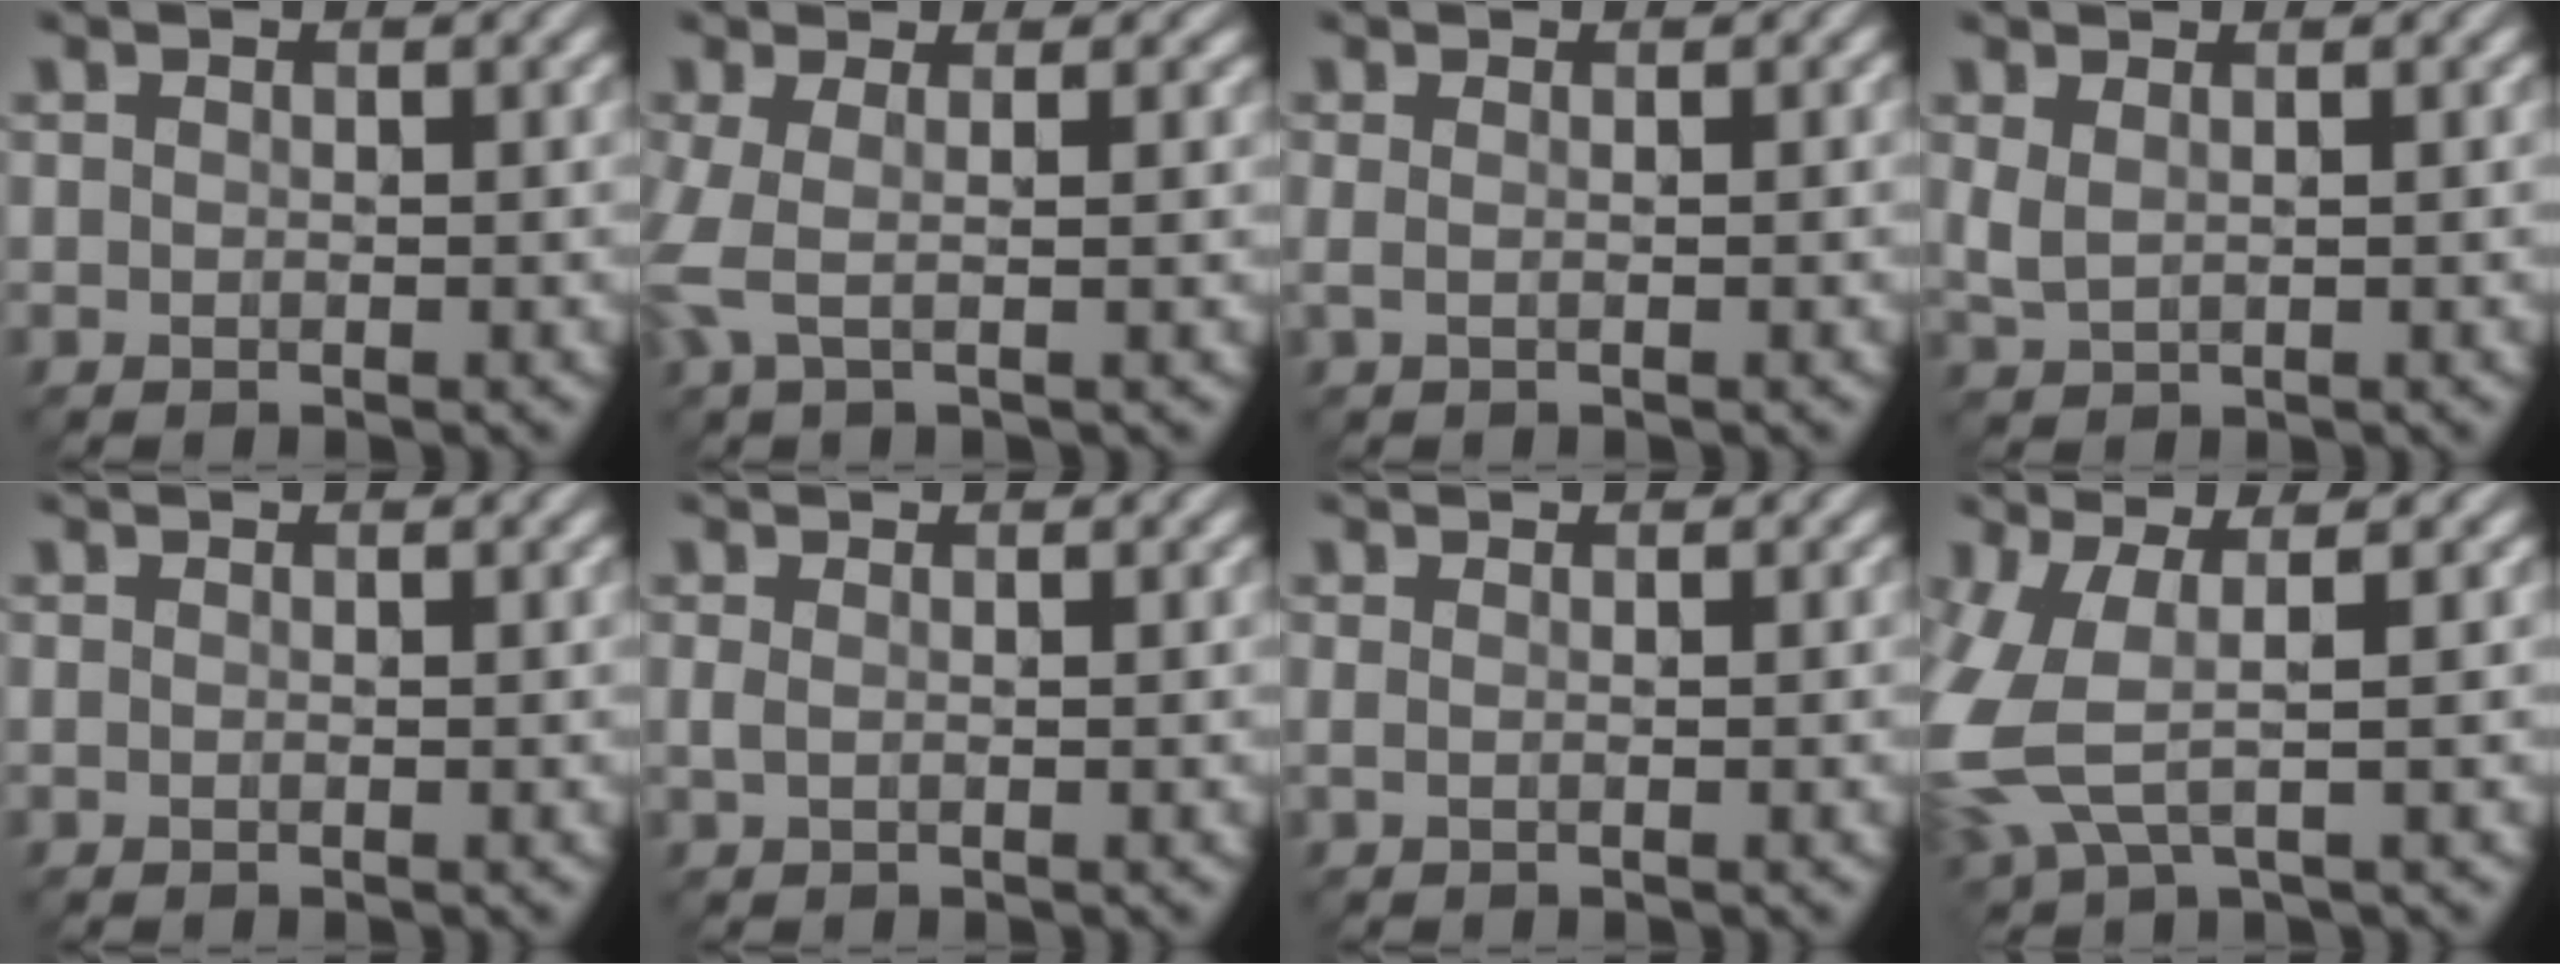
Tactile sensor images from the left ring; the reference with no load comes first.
{"total": 3.1, "force": [-0.1, 0.9, 3.0], "torque": [-0.074, -0.001, -0.011]}
{"total": 1.0, "force": [0.1, 0.3, 1.0], "torque": [-0.016, 0.002, -0.002]}
{"total": 1.5, "force": [0.7, 0.6, 1.1], "torque": [-0.031, -0.001, 0.018]}
{"total": 0.0}
{"total": 0.7, "force": [0.1, 0.2, 0.6], "torque": [-0.016, 0.001, 0.002]}
{"total": 0.7, "force": [0.1, 0.2, 0.7], "torque": [-0.013, -0.002, -0.004]}
{"total": 5.9, "force": [-0.1, 2.5, 5.4], "torque": [-0.160, -0.006, -0.004]}